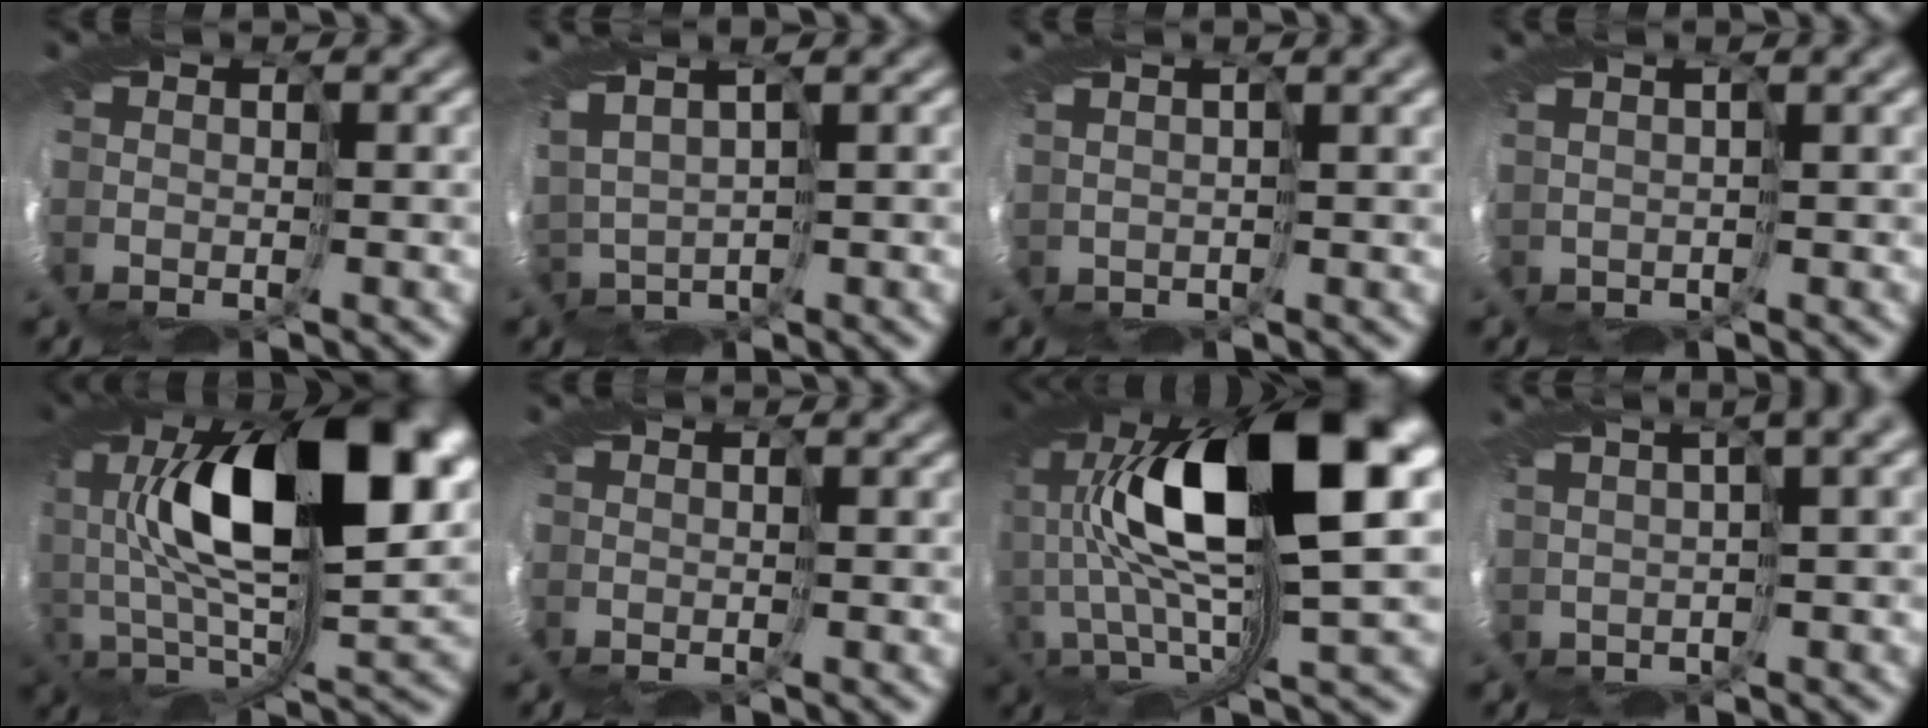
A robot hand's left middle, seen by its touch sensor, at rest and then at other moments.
{"total": 2.6, "force": [1.3, -2.0, -1.2], "torque": [-0.003, 0.004, 0.028]}
{"total": 2.2, "force": [1.5, -1.7, -0.3], "torque": [0.006, 0.013, 0.018]}
{"total": 2.4, "force": [0.8, -2.0, -1.1], "torque": [0.018, 0.010, 0.012]}
{"total": 12.8, "force": [2.1, 5.8, 11.2], "torque": [-0.171, -0.012, 0.028]}
{"total": 0.0}
{"total": 13.1, "force": [3.7, 3.8, 12.0], "torque": [-0.236, -0.005, 0.069]}
{"total": 5.6, "force": [3.3, 1.1, 4.5], "torque": [-0.040, 0.033, 0.036]}